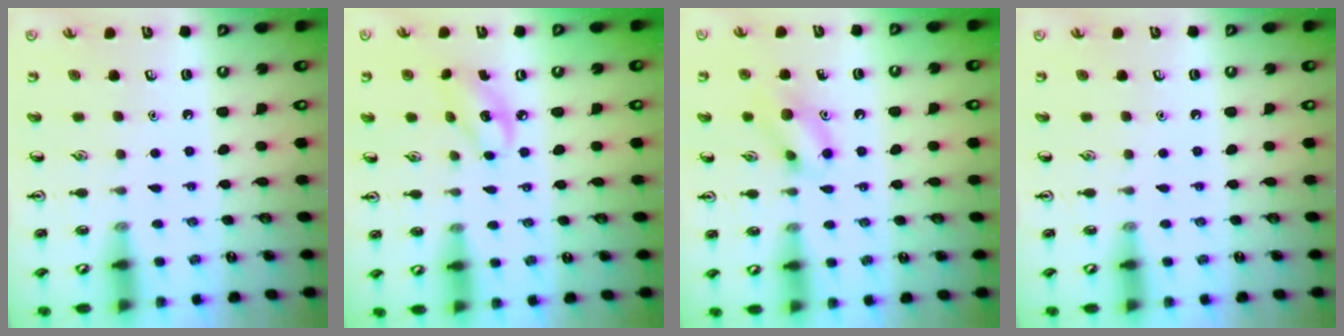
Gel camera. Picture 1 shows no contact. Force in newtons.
{"total": 5.4, "press": 5.3, "slide": 0.8}
{"total": 10.0, "press": 9.9, "slide": 0.7}
{"total": 0.0}